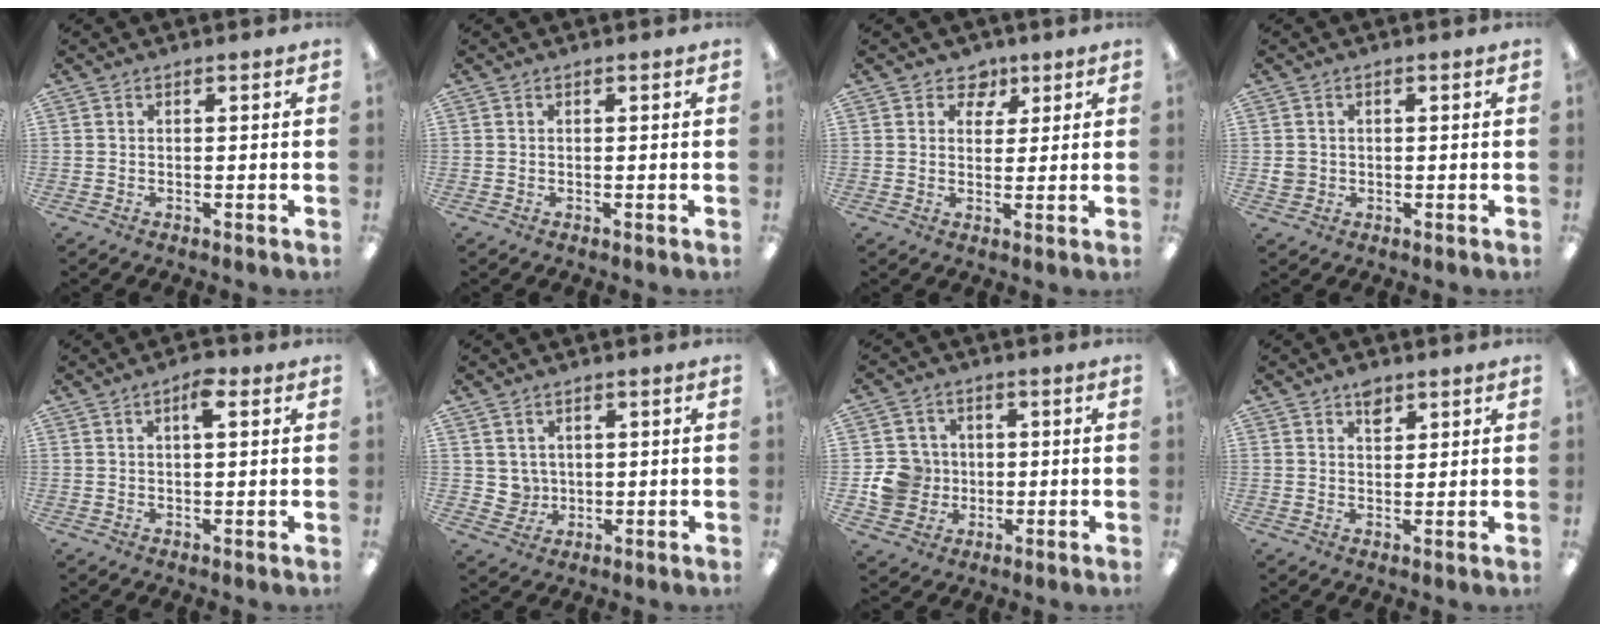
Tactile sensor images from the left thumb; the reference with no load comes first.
{"total": 0.0}
{"total": 5.0, "force": [2.9, 3.8, 1.3], "torque": [-0.008, -0.011, 0.048]}
{"total": 2.6, "force": [0.1, 2.5, 0.7], "torque": [-0.006, 0.001, -0.001]}
{"total": 4.6, "force": [2.3, 1.5, 3.7], "torque": [-0.056, -0.001, 0.033]}
{"total": 3.8, "force": [1.8, 3.3, 0.0], "torque": [-0.007, -0.004, 0.032]}
{"total": 8.5, "force": [-0.7, 8.2, 2.2], "torque": [-0.045, 0.014, -0.005]}
{"total": 3.2, "force": [2.2, 1.8, 1.6], "torque": [-0.018, -0.006, 0.037]}